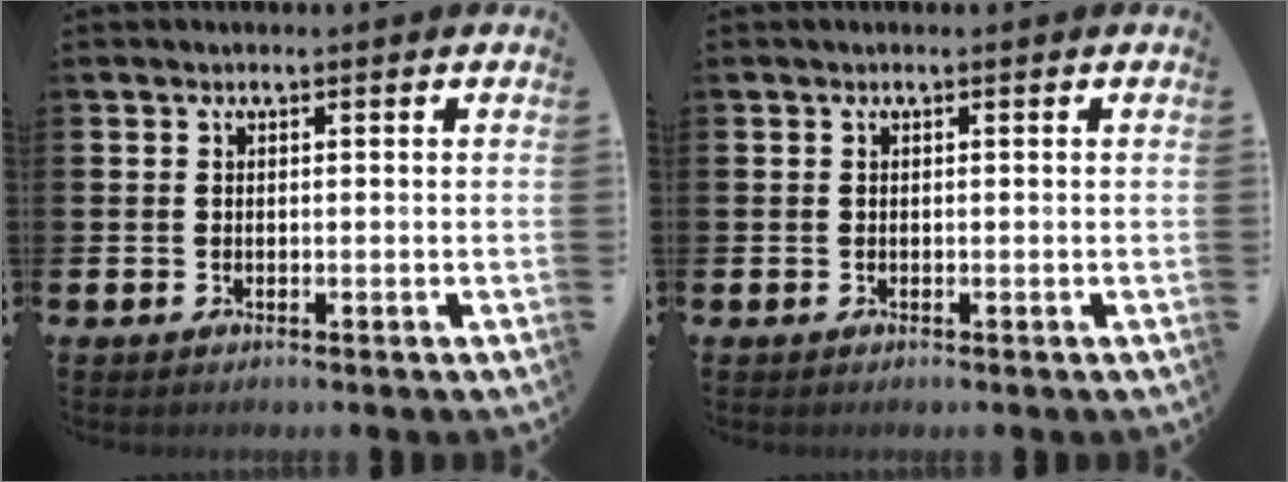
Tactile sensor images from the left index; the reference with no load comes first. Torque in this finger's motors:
{"motor_torque": [0.00, 0.00, 0.00, 0.00]}